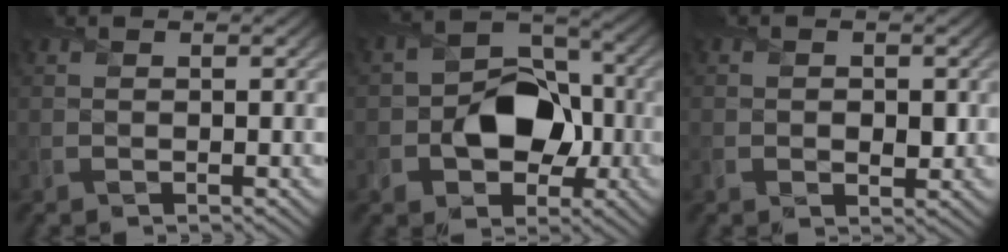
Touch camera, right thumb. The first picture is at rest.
{"total": 9.7, "force": [-2.1, 7.2, 6.2], "torque": [-0.094, 0.002, -0.048]}
{"total": 2.1, "force": [-0.1, 1.6, 1.3], "torque": [-0.015, -0.010, -0.002]}